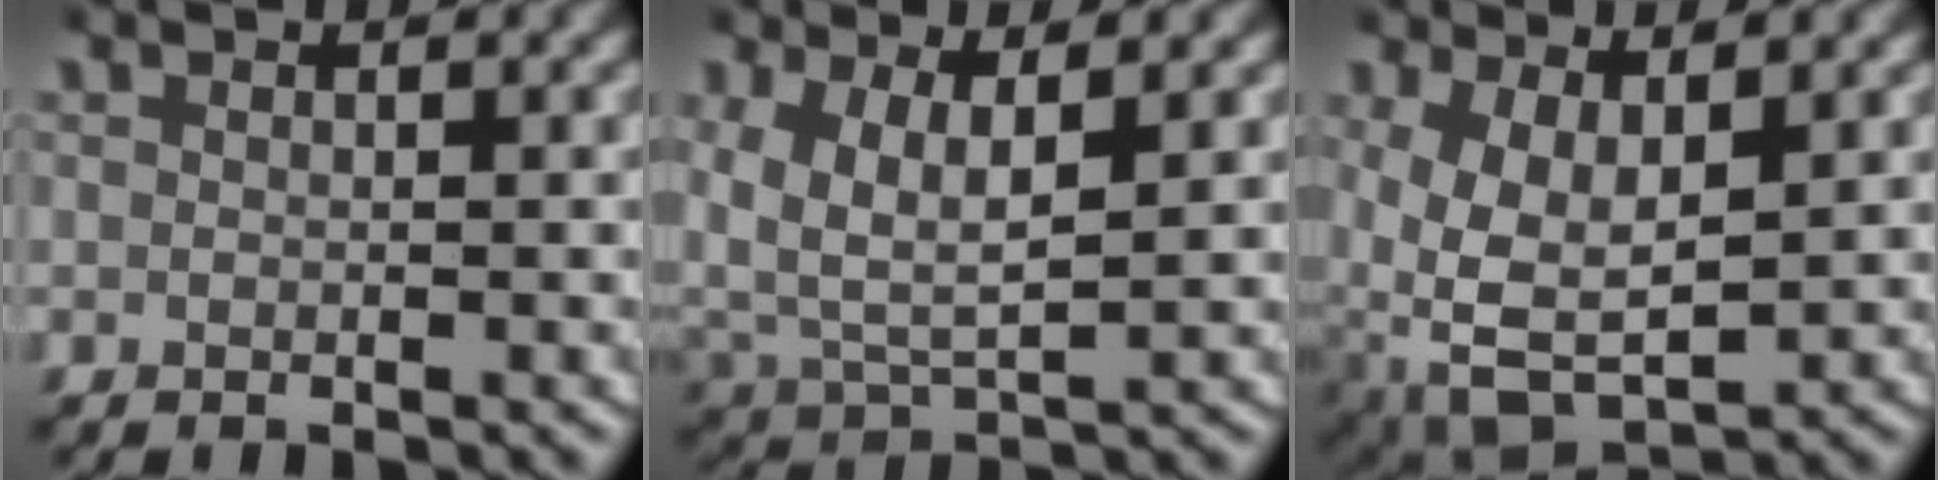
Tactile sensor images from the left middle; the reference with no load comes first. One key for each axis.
{"total": 5.6, "fx": 1.6, "fy": 3.7, "fz": 3.8, "tx": -0.096, "ty": -0.022, "tz": 0.039}
{"total": 6.2, "fx": -1.0, "fy": 4.2, "fz": 4.4, "tx": -0.112, "ty": -0.049, "tz": 0.005}